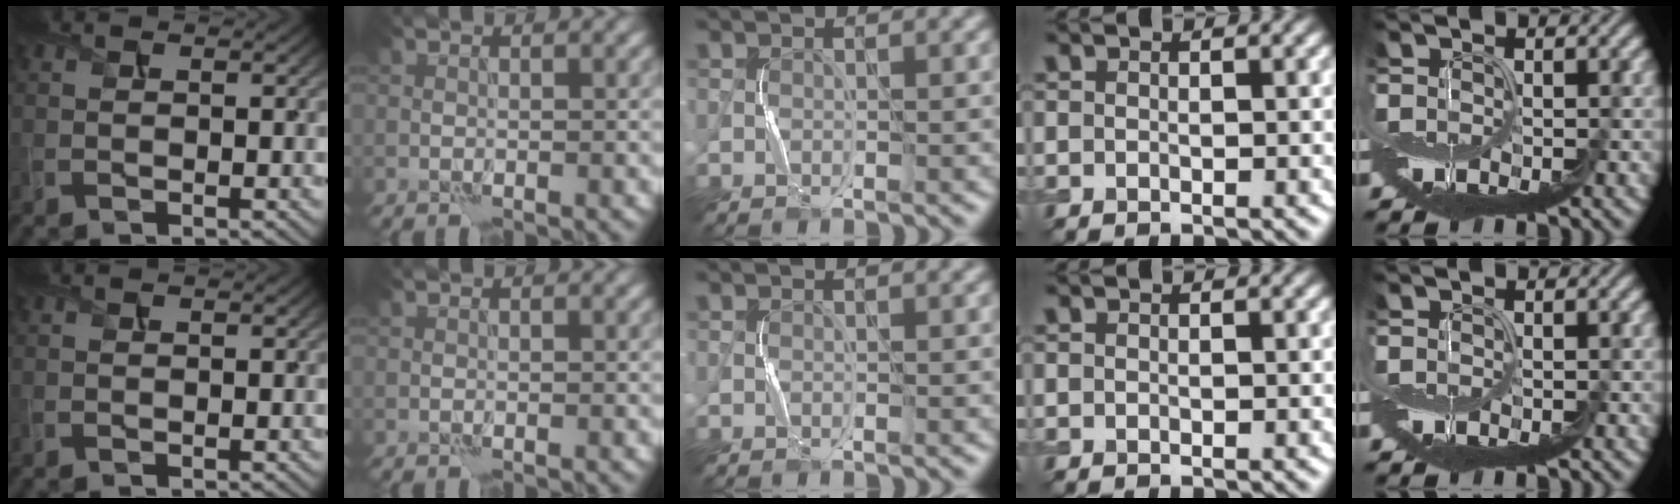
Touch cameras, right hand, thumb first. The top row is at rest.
{}